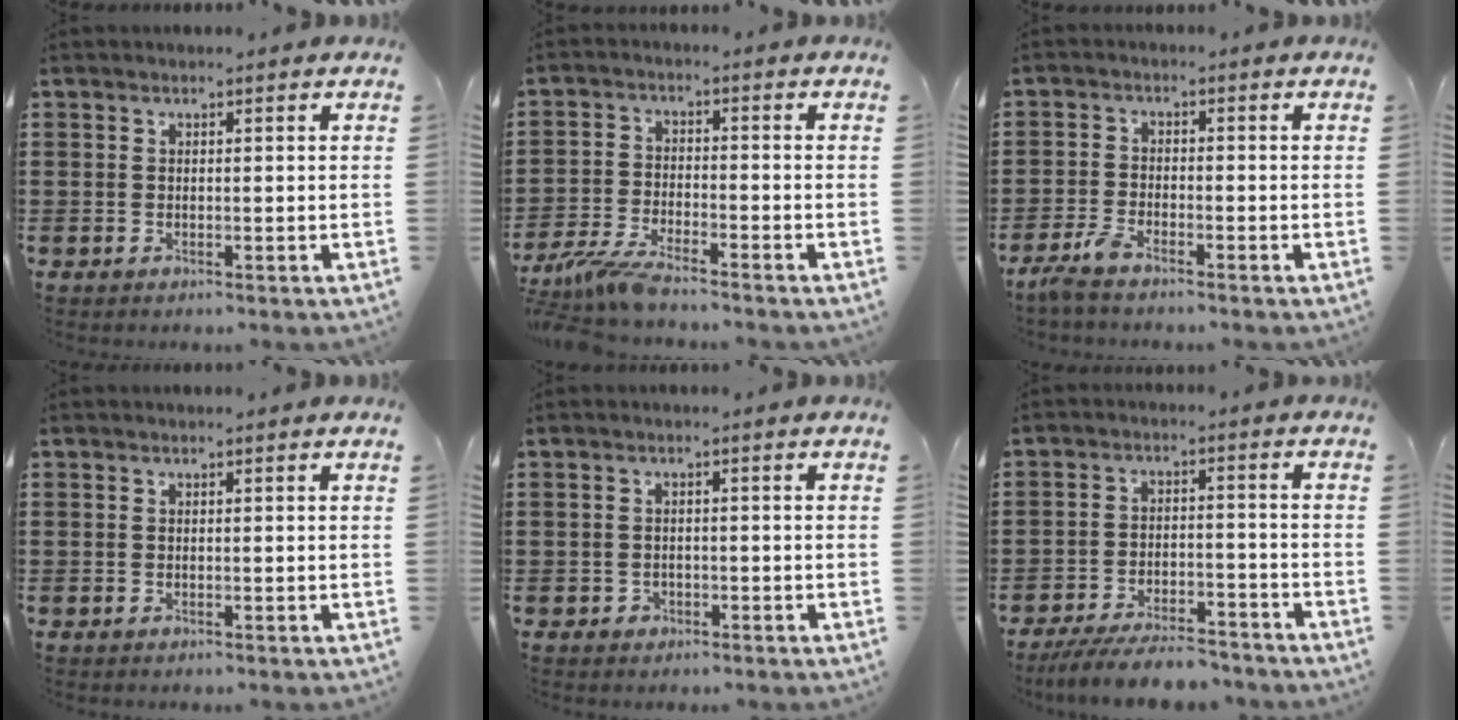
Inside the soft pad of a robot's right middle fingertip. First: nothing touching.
{"total": 5.4, "force": [-4.9, 0.3, 2.3], "torque": [-0.065, -0.014, -0.100]}
{"total": 3.2, "force": [-2.6, 0.6, 1.6], "torque": [-0.049, 0.001, -0.057]}
{"total": 0.0}
{"total": 1.0, "force": [-0.6, 0.8, 0.2], "torque": [-0.007, 0.000, -0.013]}
{"total": 6.8, "force": [-6.3, 0.8, 2.3], "torque": [-0.042, 0.001, -0.120]}